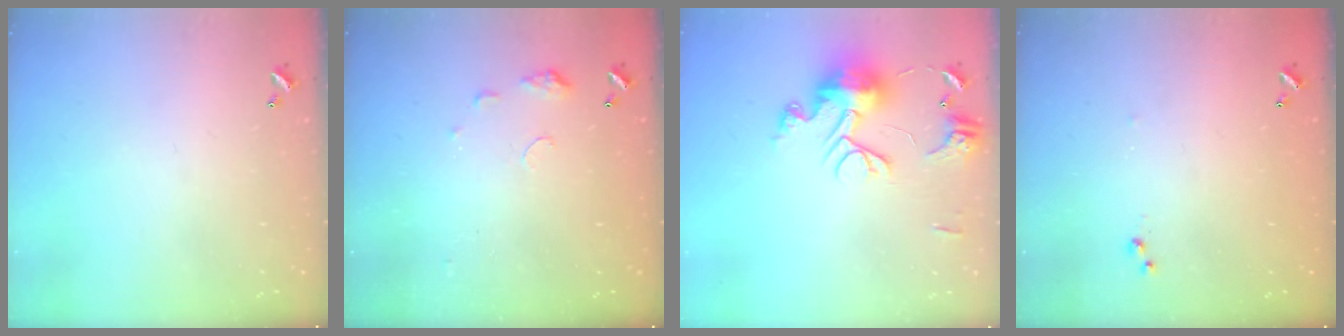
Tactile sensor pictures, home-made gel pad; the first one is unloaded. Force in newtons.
{"total": 5.6, "press": 5.6, "slide": 0.7}
{"total": 13.5, "press": 13.5, "slide": 1.0}
{"total": 4.8, "press": 4.7, "slide": 0.4}